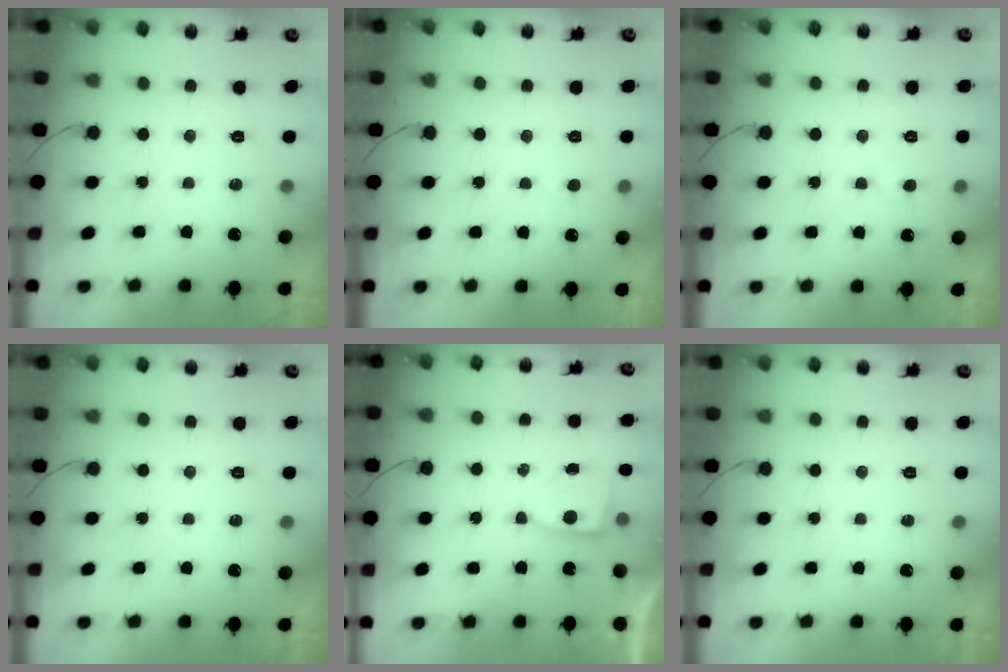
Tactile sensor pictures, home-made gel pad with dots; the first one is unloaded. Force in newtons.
{"total": 2.5, "press": 2.5, "slide": 0.2}
{"total": 3.3, "press": 3.3, "slide": 0.2}
{"total": 0.0}
{"total": 2.9, "press": 2.9, "slide": 0.4}
{"total": 0.0}